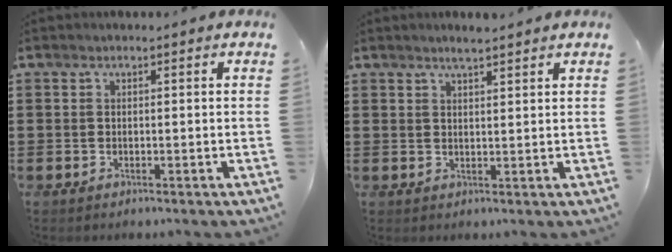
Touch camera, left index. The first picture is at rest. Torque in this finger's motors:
{"motor_torque": [0.55, -0.18, 0.08, 0.02]}